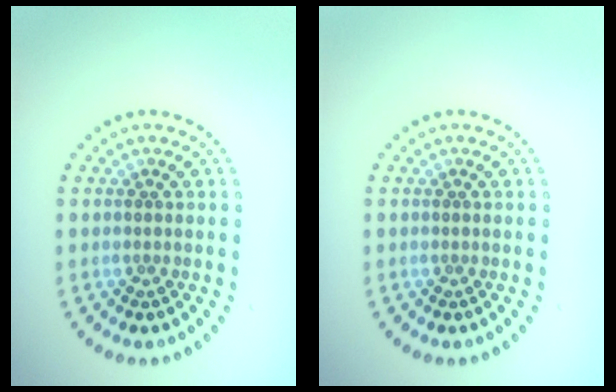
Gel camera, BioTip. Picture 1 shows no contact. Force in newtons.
{"total": 0.0}